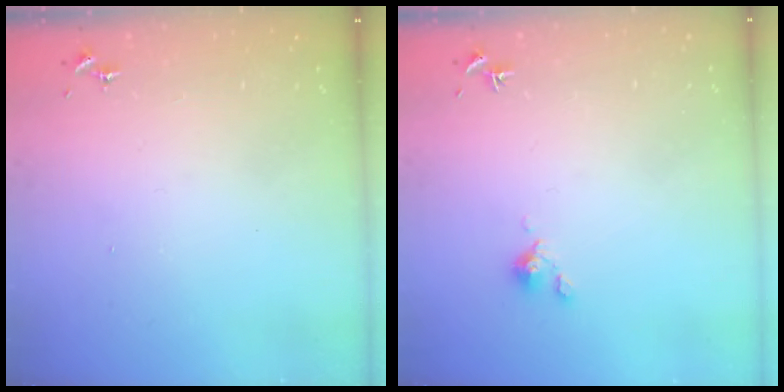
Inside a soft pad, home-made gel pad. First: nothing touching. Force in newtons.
{"total": 3.7, "press": 3.7, "slide": 0.4}